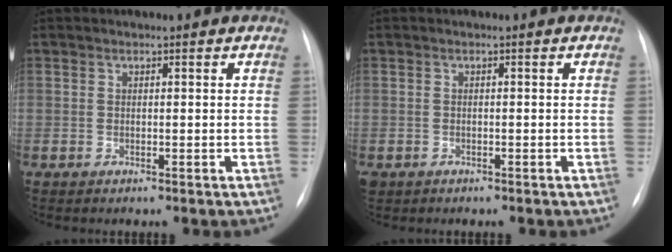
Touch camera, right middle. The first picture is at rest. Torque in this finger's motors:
{"motor_torque": [-0.35, 0.00, 0.07, 0.00]}